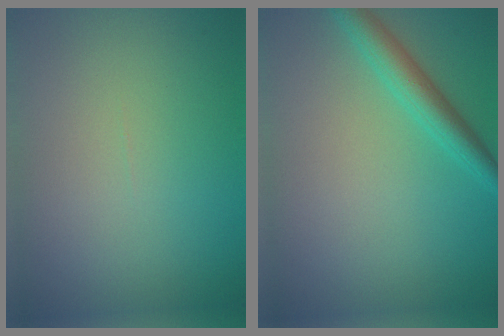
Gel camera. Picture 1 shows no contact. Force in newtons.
{"total": 3.0, "press": 3.0, "slide": 0.0}